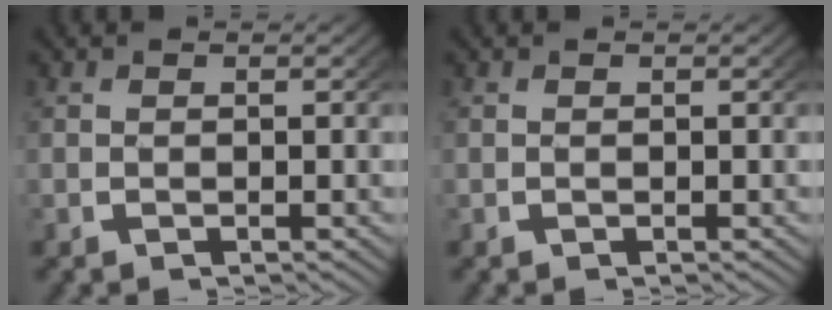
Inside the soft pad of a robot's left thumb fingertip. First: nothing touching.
{"total": 0.0}